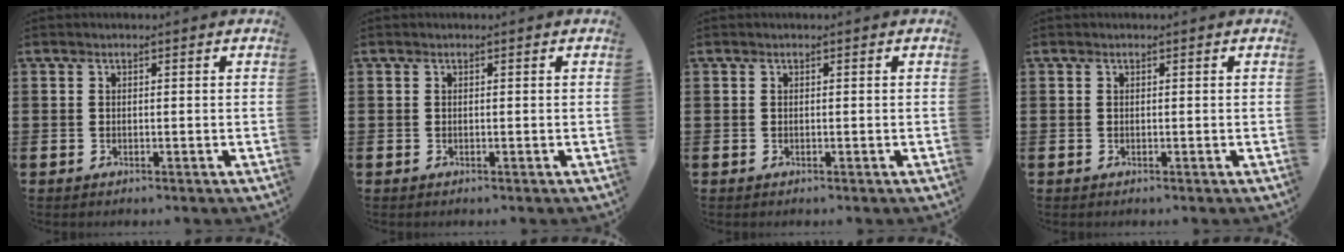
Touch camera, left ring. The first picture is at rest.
{"total": 0.0}
{"total": 0.0}
{"total": 0.0}